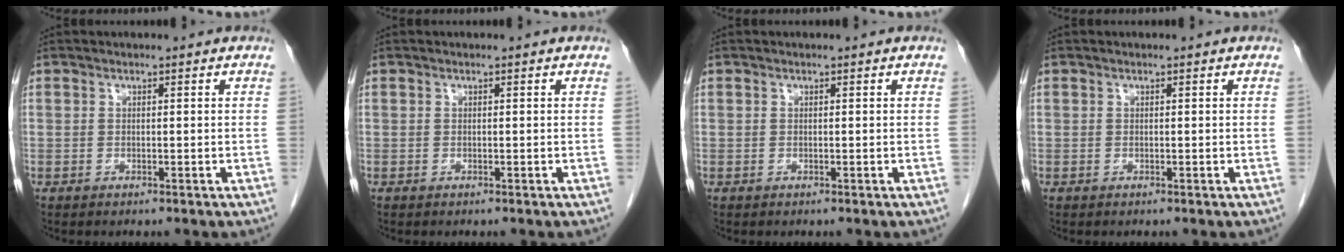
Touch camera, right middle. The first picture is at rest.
{"total": 0.0}
{"total": 0.0}
{"total": 0.0}